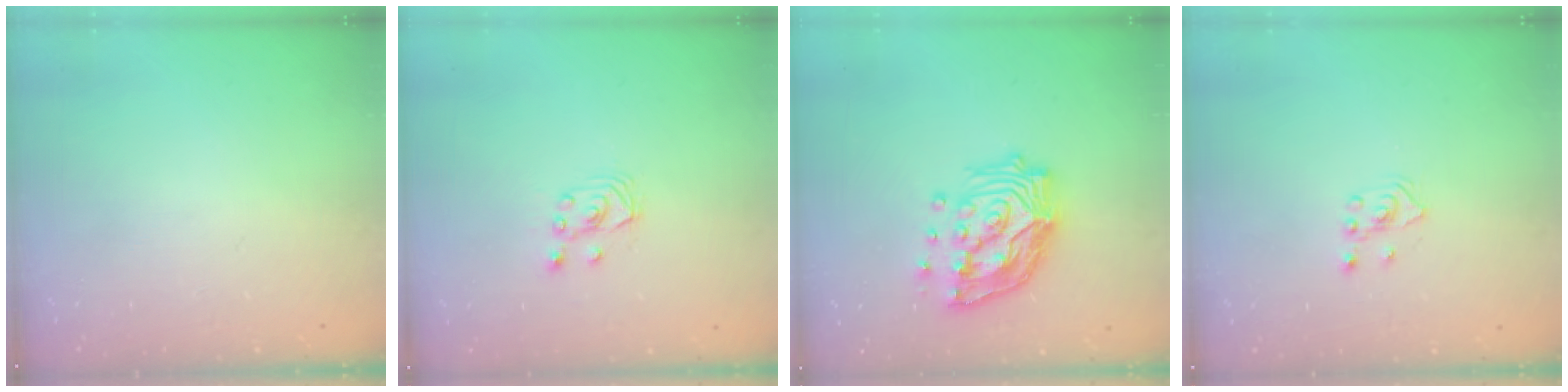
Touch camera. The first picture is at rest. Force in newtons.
{"total": 2.6, "press": 2.6, "slide": 0.3}
{"total": 16.9, "press": 16.7, "slide": 2.3}
{"total": 2.4, "press": 2.2, "slide": 0.8}